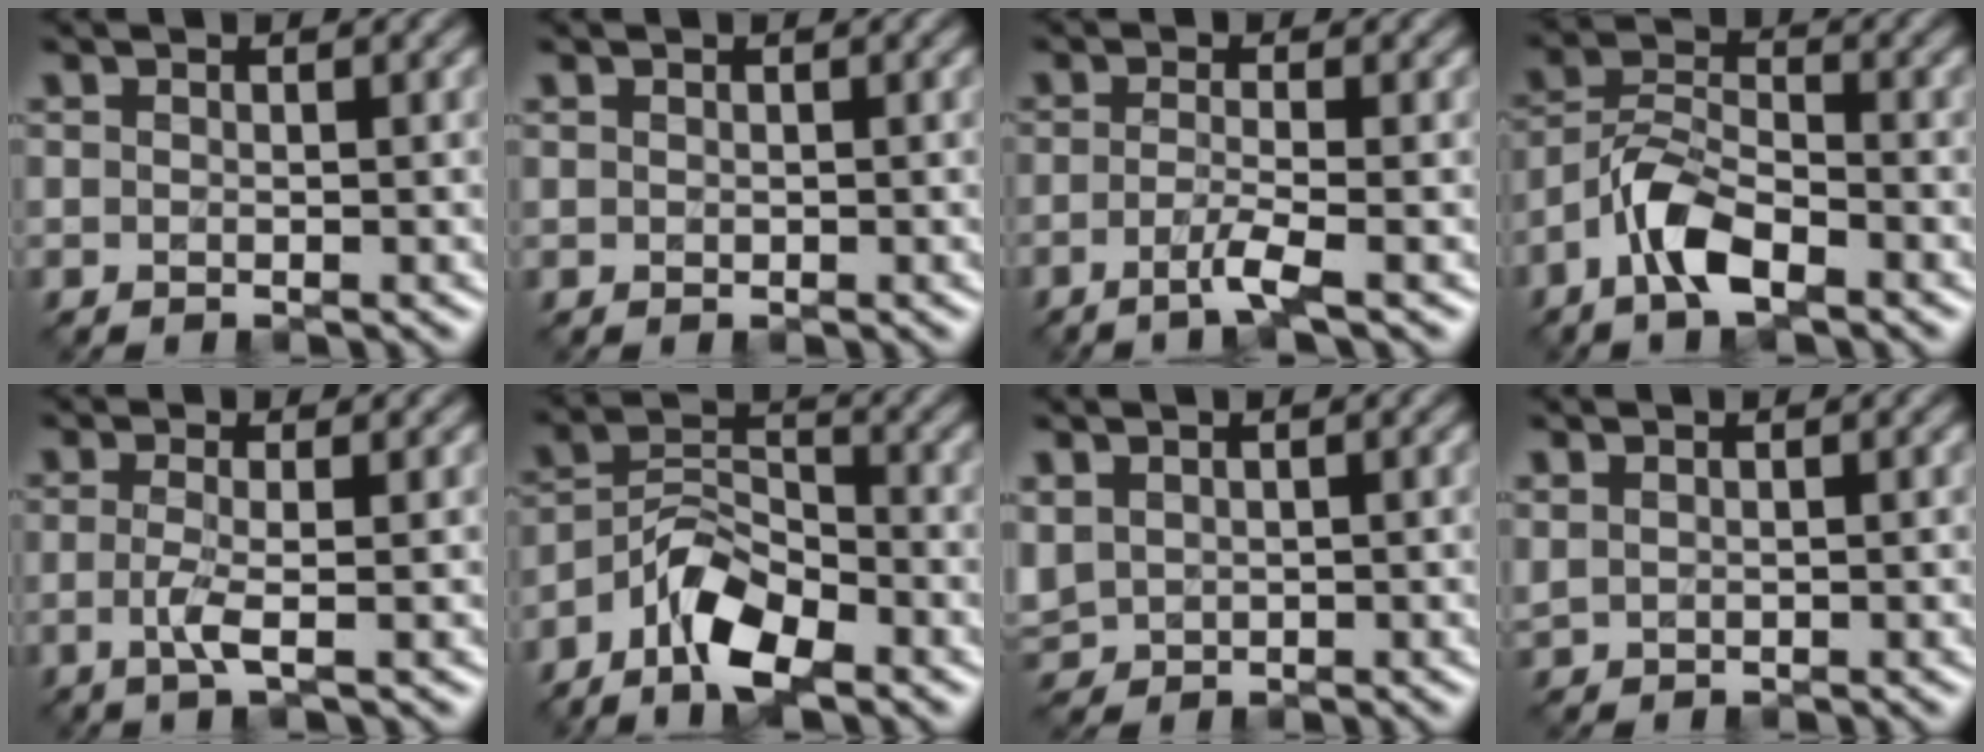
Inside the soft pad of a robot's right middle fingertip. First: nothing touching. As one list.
[{"total": 0.0}, {"total": 2.7, "force": [-1.3, 0.4, 2.3], "torque": [-0.041, -0.004, -0.038]}, {"total": 5.1, "force": [-3.3, 1.8, 3.4], "torque": [-0.064, 0.006, -0.071]}, {"total": 2.4, "force": [-0.5, 0.5, 2.3], "torque": [-0.047, -0.008, -0.015]}, {"total": 6.7, "force": [-4.3, 2.7, 4.4], "torque": [-0.081, 0.003, -0.087]}, {"total": 2.2, "force": [0.7, 1.8, 1.2], "torque": [-0.037, 0.000, 0.019]}, {"total": 0.8, "force": [0.6, 0.3, 0.3], "torque": [-0.011, 0.000, 0.018]}]